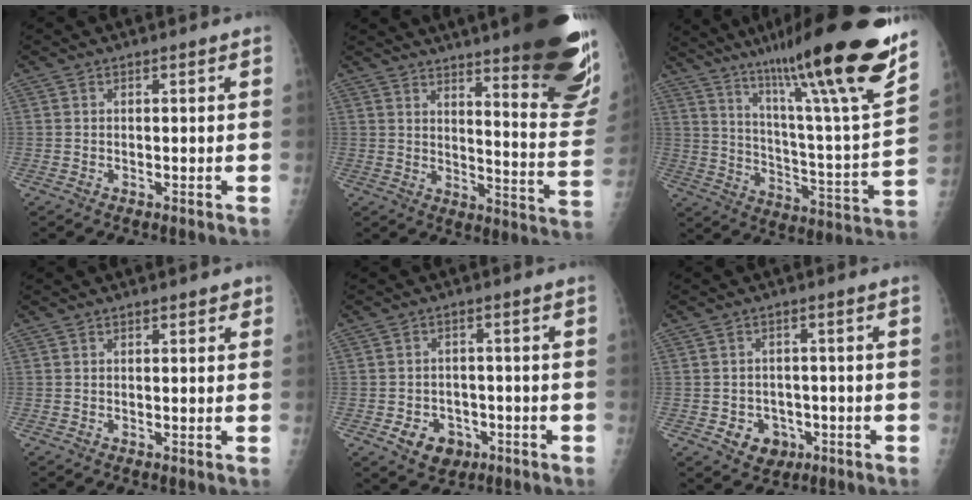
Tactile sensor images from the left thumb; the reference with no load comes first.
{"total": 26.5, "force": [18.9, 4.5, 18.1], "torque": [-0.191, -0.126, 0.238]}
{"total": 27.9, "force": [19.2, 1.9, 20.2], "torque": [-0.300, -0.084, 0.300]}
{"total": 1.5, "force": [0.9, 0.8, 1.0], "torque": [-0.003, -0.001, 0.008]}
{"total": 6.7, "force": [-2.8, 5.2, 3.0], "torque": [-0.029, 0.019, -0.033]}
{"total": 5.7, "force": [-2.1, 4.8, 2.4], "torque": [-0.011, 0.014, -0.021]}